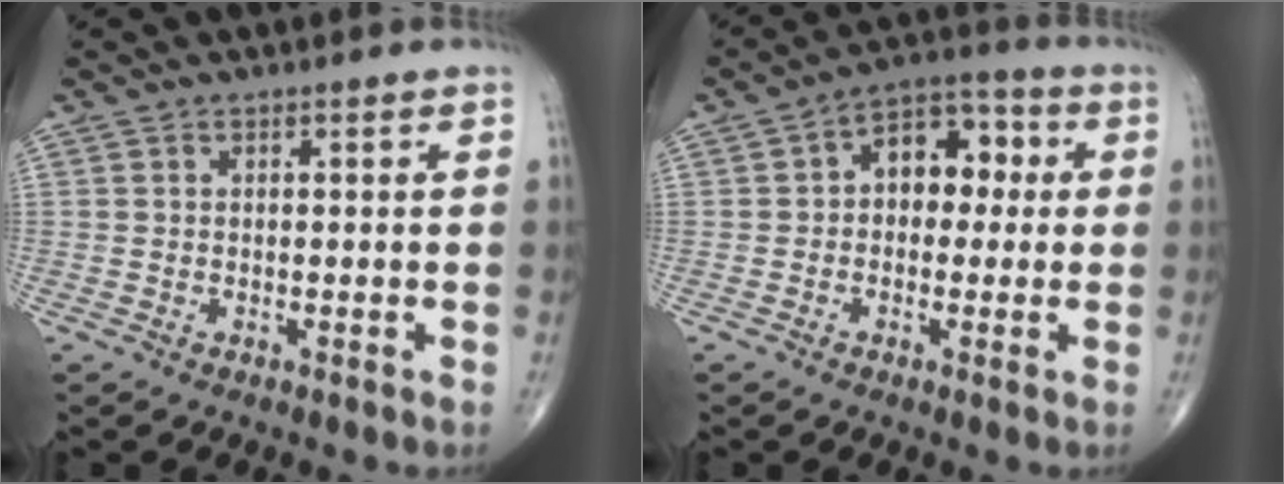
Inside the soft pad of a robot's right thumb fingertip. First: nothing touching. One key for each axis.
{"total": 9.7, "fx": 1.1, "fy": 6.6, "fz": 7.1, "tx": -0.066, "ty": 0.032, "tz": 0.006}